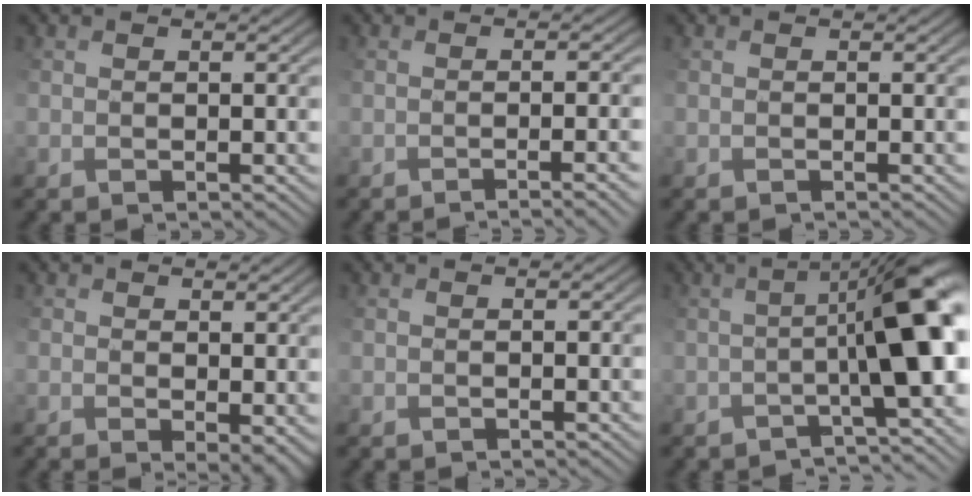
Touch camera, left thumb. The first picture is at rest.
{"total": 6.2, "force": [-2.9, 1.3, 5.3], "torque": [-0.050, 0.006, -0.014]}
{"total": 0.5, "force": [0.0, -0.4, -0.4], "torque": [0.009, 0.000, 0.001]}
{"total": 4.3, "force": [-0.4, 2.2, 3.6], "torque": [-0.087, -0.012, -0.002]}
{"total": 0.0}
{"total": 9.2, "force": [-1.8, 1.6, 8.8], "torque": [-0.093, 0.019, -0.027]}